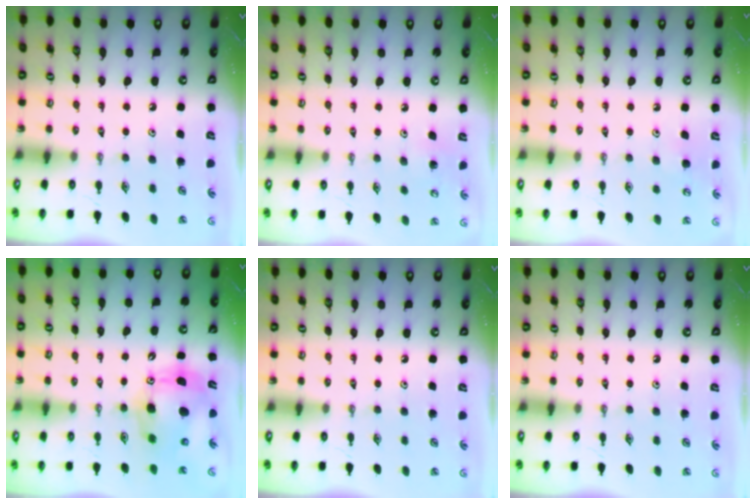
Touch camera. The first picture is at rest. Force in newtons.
{"total": 4.0, "press": 4.0, "slide": 0.3}
{"total": 4.4, "press": 4.4, "slide": 0.5}
{"total": 12.4, "press": 12.2, "slide": 2.4}
{"total": 0.0}
{"total": 0.0}